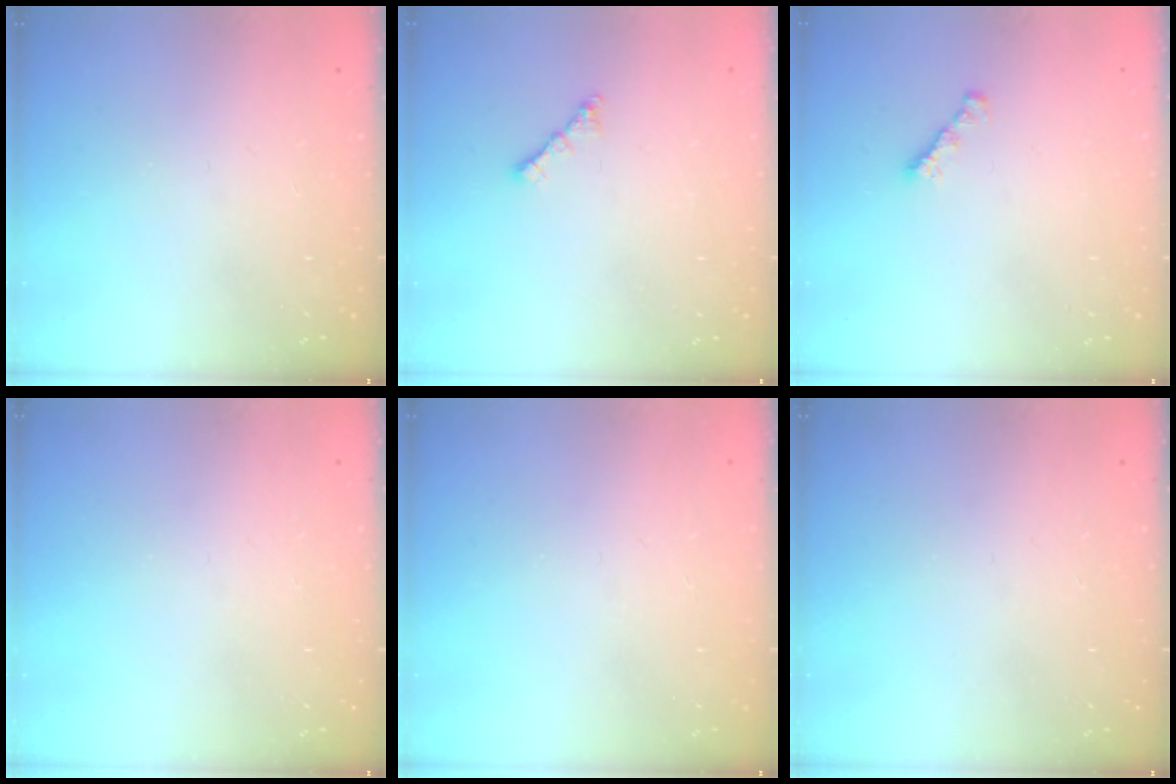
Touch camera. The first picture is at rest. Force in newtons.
{"total": 1.8, "press": 1.8, "slide": 0.5}
{"total": 1.7, "press": 1.6, "slide": 0.5}
{"total": 0.0}
{"total": 0.0}
{"total": 0.0}